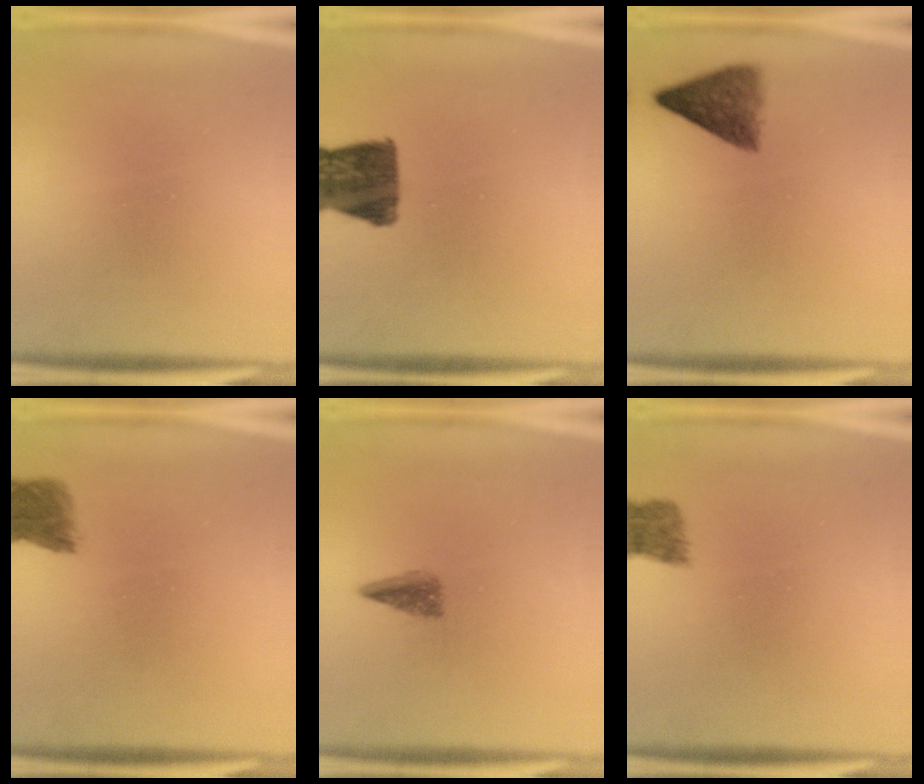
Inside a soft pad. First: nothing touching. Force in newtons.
{"total": 11.2}
{"total": 5.9}
{"total": 4.1}
{"total": 2.7}
{"total": 1.9}